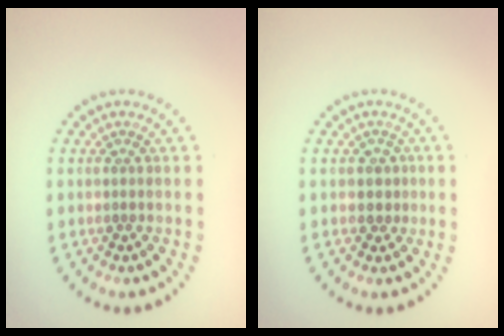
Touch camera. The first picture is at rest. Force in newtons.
{"total": 1.7, "press": 1.3, "slide": 1.0}